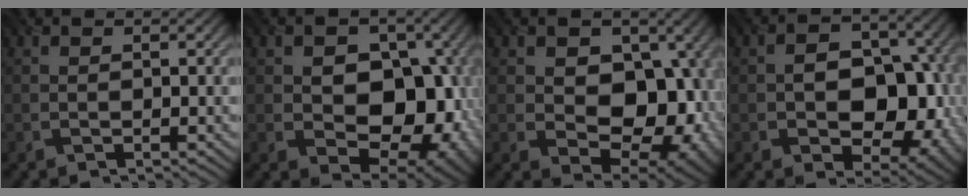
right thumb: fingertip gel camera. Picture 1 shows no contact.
{"total": 14.8, "force": [-0.2, 10.7, 10.3], "torque": [-0.111, -0.007, 0.003]}
{"total": 14.4, "force": [0.1, 10.2, 10.2], "torque": [-0.134, -0.010, 0.013]}
{"total": 11.1, "force": [-1.8, 7.3, 8.1], "torque": [-0.106, -0.004, -0.021]}